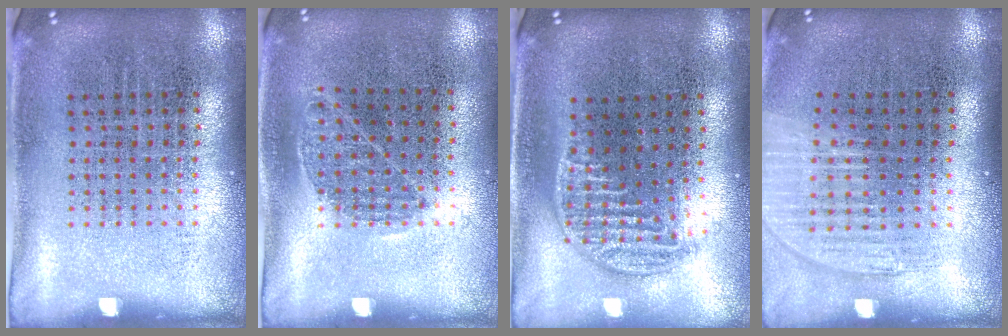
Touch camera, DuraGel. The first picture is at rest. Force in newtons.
{"total": 0.9, "press": 0.7, "slide": 0.6}
{"total": 1.3, "press": 1.1, "slide": 0.7}
{"total": 1.2, "press": 1.1, "slide": 0.4}